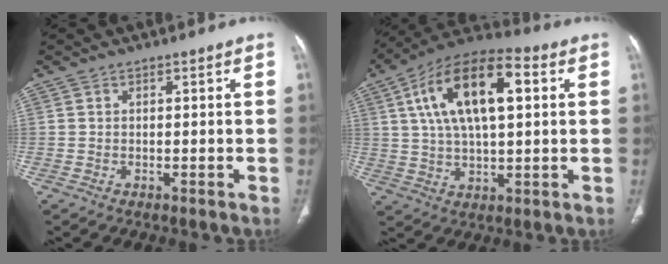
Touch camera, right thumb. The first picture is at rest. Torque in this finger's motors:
{"motor_torque": [-0.92, 2.02, 0.21, 0.32, 0.52]}